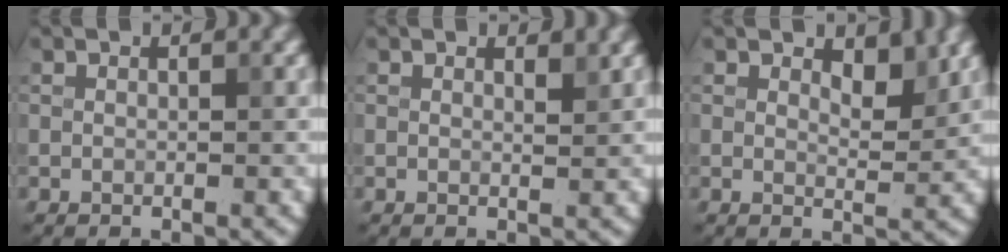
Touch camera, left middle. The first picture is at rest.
{"total": 0.8, "force": [0.6, 0.2, 0.4], "torque": [-0.006, -0.002, 0.011]}
{"total": 2.0, "force": [1.3, 0.7, 1.3], "torque": [-0.020, -0.008, 0.017]}